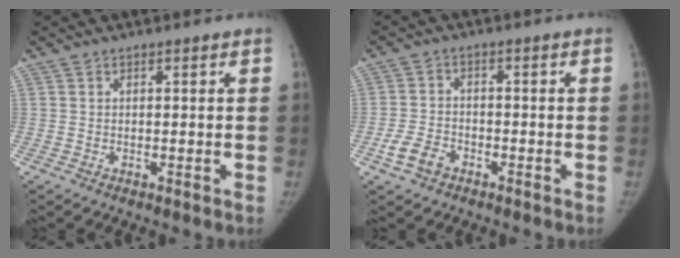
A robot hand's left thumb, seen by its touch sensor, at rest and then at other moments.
{"total": 4.9, "force": [-2.7, 3.3, 2.4], "torque": [-0.045, 0.017, -0.050]}